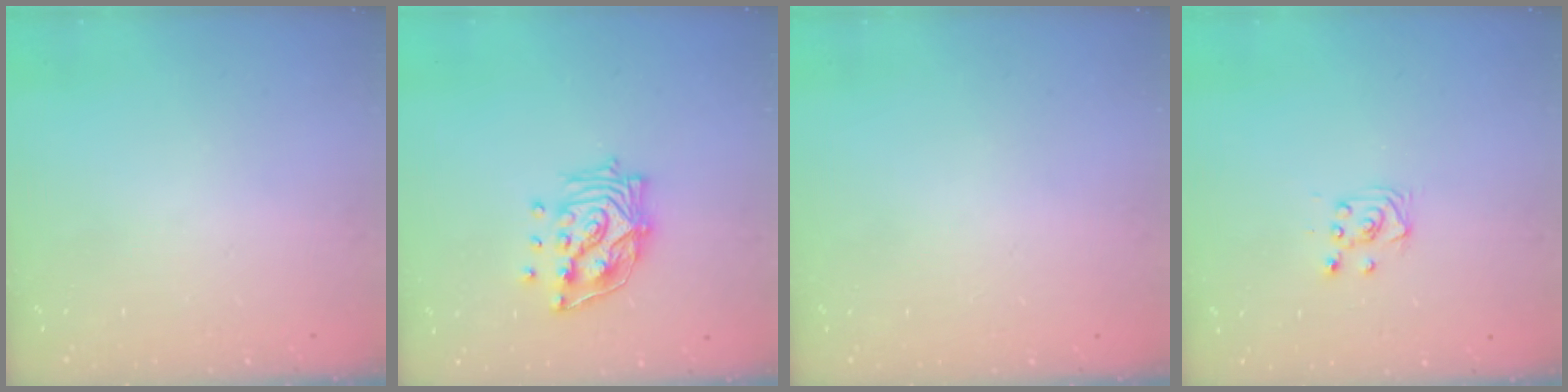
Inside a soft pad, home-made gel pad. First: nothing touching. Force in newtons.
{"total": 14.2, "press": 14.1, "slide": 1.9}
{"total": 0.0}
{"total": 3.6, "press": 3.6, "slide": 0.3}